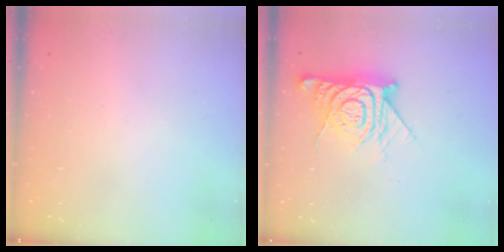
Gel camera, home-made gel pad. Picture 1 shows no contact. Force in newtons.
{"total": 13.0, "press": 13.0, "slide": 1.0}